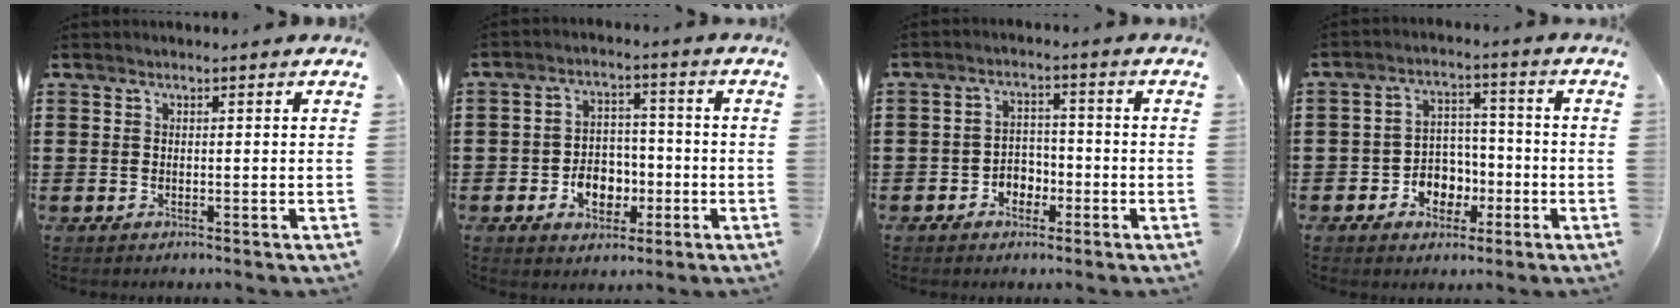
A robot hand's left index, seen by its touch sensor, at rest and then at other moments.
{"total": 5.8, "force": [-2.0, 4.4, 3.2], "torque": [-0.046, 0.007, -0.040]}
{"total": 3.3, "force": [-2.1, 2.2, 1.2], "torque": [-0.028, 0.008, -0.047]}
{"total": 5.2, "force": [-2.2, 4.3, 1.8], "torque": [-0.034, 0.011, -0.044]}